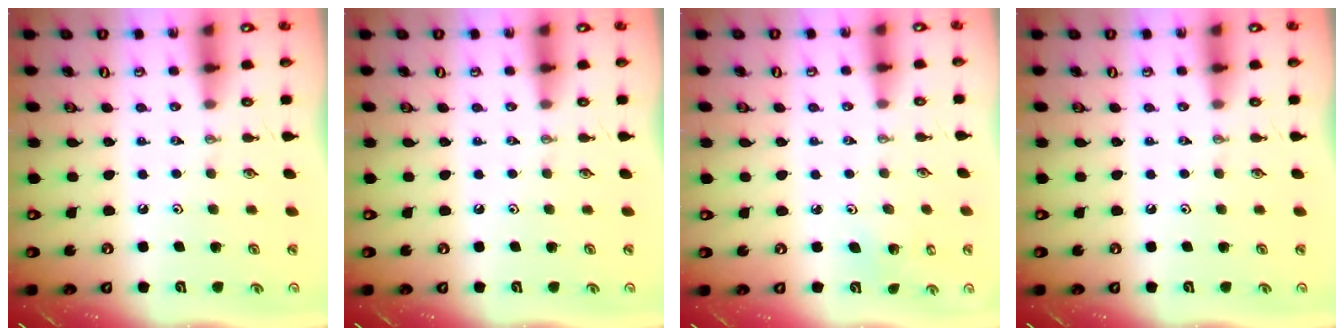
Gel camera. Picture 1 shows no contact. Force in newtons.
{"total": 0.0}
{"total": 2.8, "press": 2.8, "slide": 0.2}
{"total": 0.0}